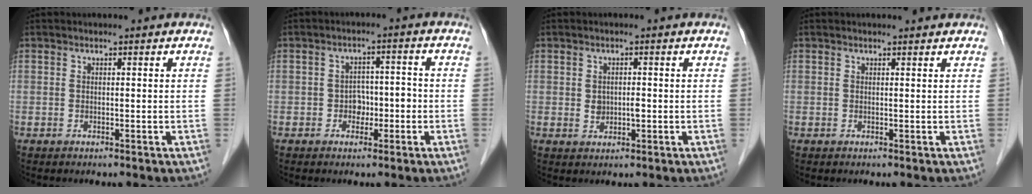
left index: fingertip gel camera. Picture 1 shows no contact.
{"total": 3.5, "force": [-1.3, 2.5, 2.1], "torque": [-0.029, 0.016, -0.021]}
{"total": 2.0, "force": [-0.1, 1.4, 1.4], "torque": [-0.024, 0.001, 0.003]}
{"total": 1.4, "force": [1.4, 0.1, 0.1], "torque": [-0.008, 0.003, 0.016]}